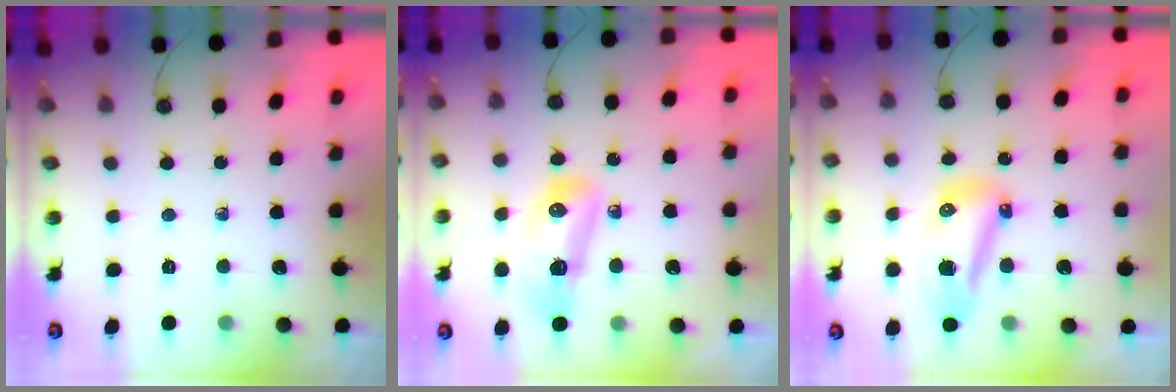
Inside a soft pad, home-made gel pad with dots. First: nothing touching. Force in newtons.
{"total": 17.9, "press": 14.0, "slide": 11.1}
{"total": 12.2, "press": 12.1, "slide": 1.2}